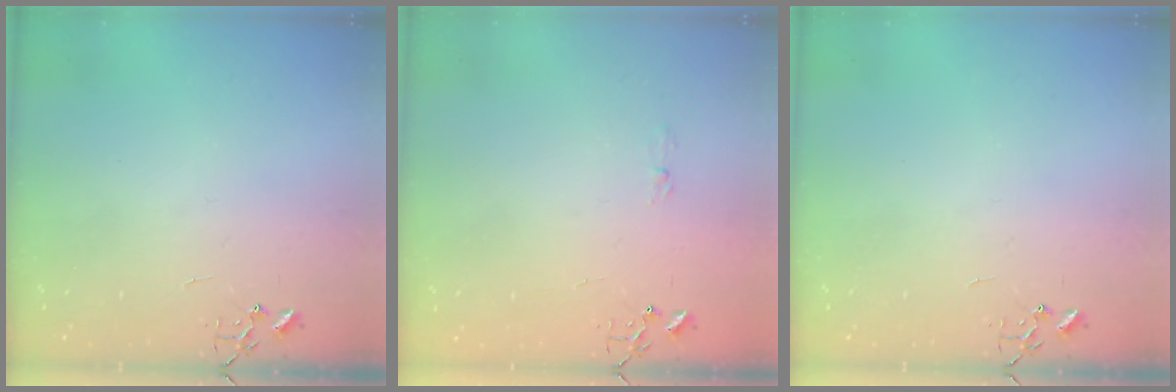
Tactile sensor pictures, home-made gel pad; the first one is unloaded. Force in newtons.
{"total": 2.9, "press": 2.9, "slide": 0.5}
{"total": 0.0}